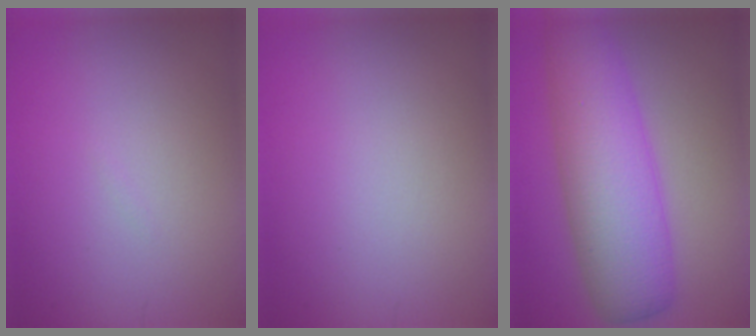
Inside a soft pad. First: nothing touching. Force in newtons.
{"total": 0.0}
{"total": 8.8, "press": 8.8, "slide": 0.0}